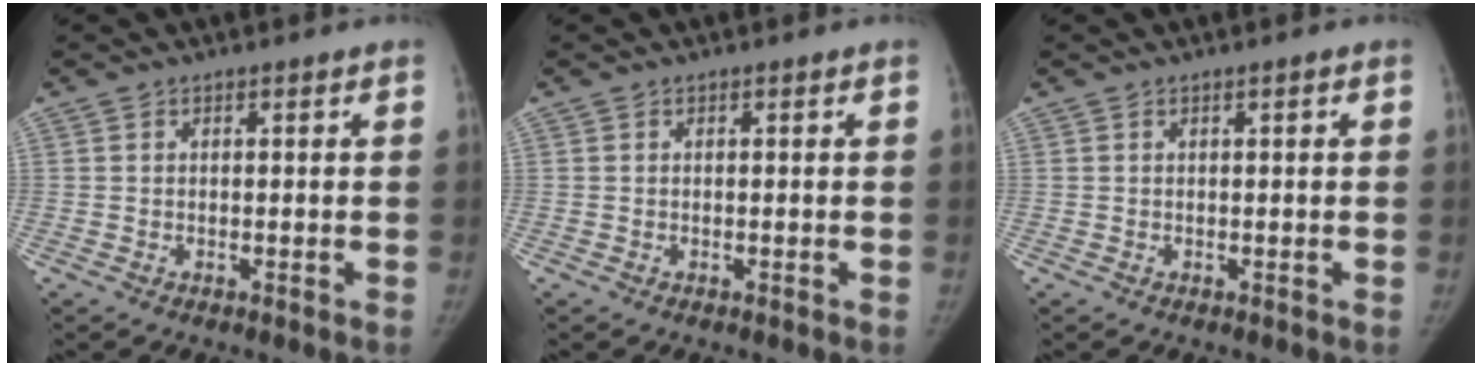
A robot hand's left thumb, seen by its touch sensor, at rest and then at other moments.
{"total": 0.0}
{"total": 0.6, "force": [0.2, 0.1, 0.5], "torque": [-0.007, 0.002, 0.004]}